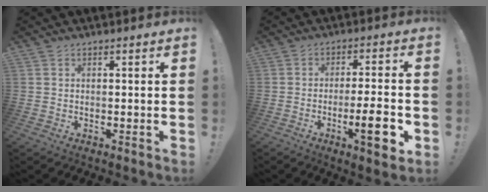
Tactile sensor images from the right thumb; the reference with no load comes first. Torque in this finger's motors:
{"motor_torque": [-0.06, 0.06, -0.01, -0.25, -0.01]}